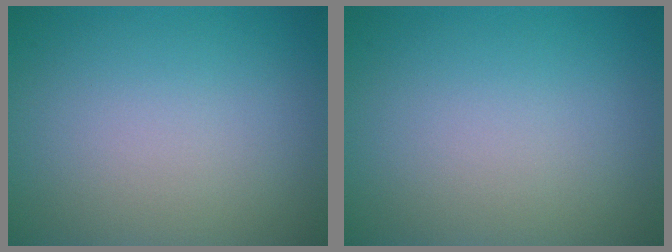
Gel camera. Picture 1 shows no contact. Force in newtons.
{"total": 0.0}